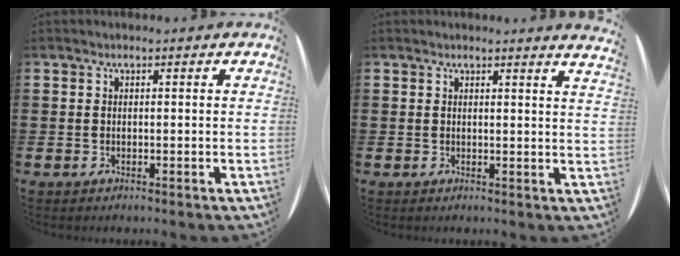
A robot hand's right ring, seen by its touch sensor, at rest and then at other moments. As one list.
[{"total": 1.3, "force": [1.2, -0.4, 0.3], "torque": [-0.005, -0.006, 0.022]}]